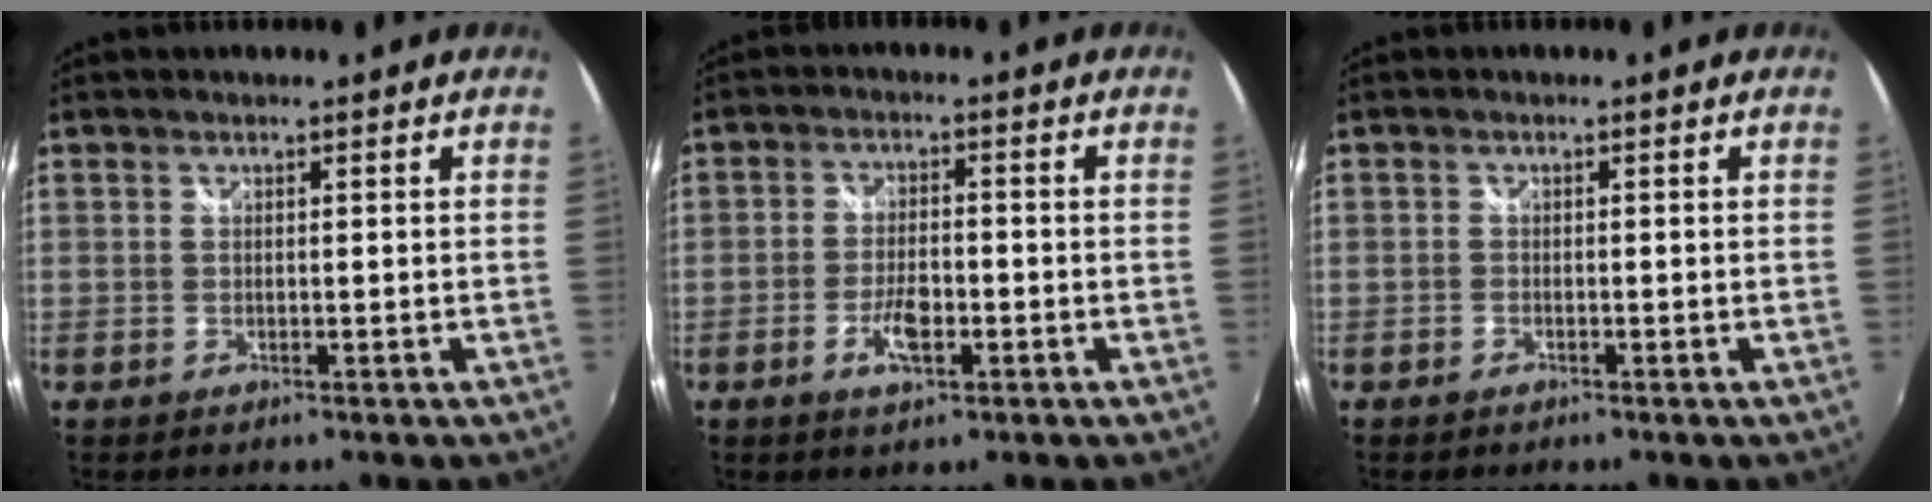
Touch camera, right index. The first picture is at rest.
{"total": 5.9, "force": [-1.9, 2.7, 5.0], "torque": [-0.101, -0.005, -0.032]}
{"total": 1.1, "force": [-0.8, 0.6, 0.2], "torque": [-0.007, -0.002, -0.017]}